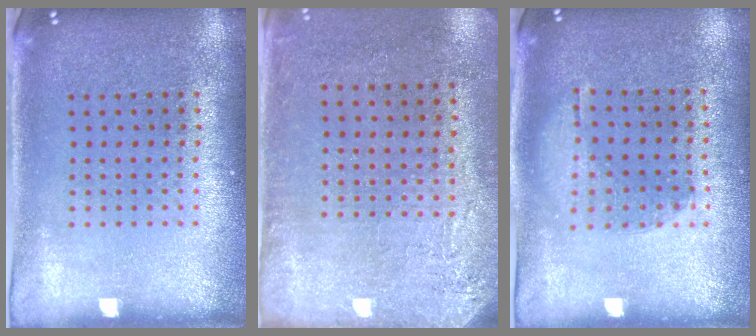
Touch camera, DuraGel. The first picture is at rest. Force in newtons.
{"total": 2.8, "press": 2.3, "slide": 1.5}
{"total": 1.1, "press": 0.8, "slide": 0.7}